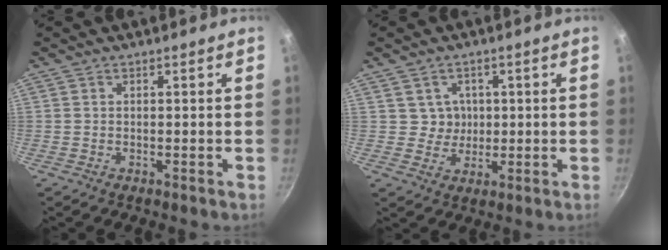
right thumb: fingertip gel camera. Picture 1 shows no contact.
{"total": 4.1, "force": [0.8, 3.9, 0.9], "torque": [0.009, 0.000, 0.014]}